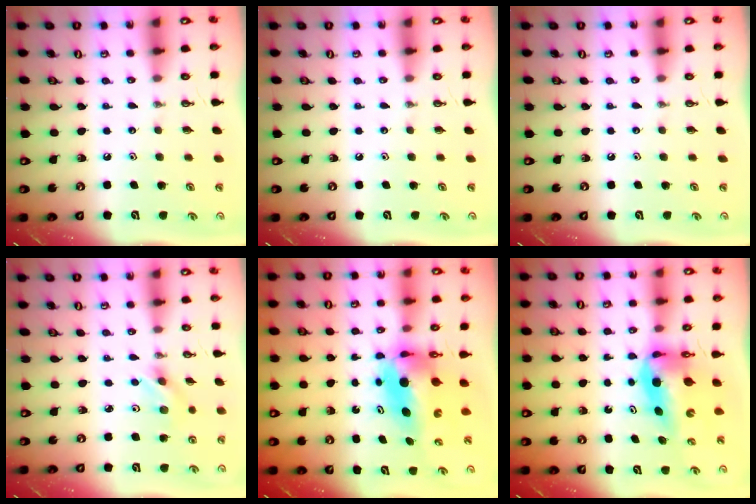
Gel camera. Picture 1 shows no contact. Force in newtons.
{"total": 0.0}
{"total": 0.0}
{"total": 2.7, "press": 2.7, "slide": 0.3}
{"total": 7.4, "press": 7.2, "slide": 1.6}
{"total": 7.8, "press": 7.1, "slide": 3.3}